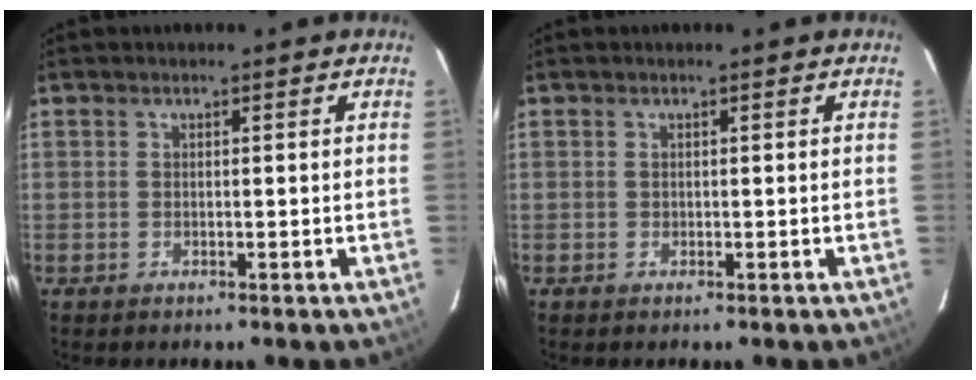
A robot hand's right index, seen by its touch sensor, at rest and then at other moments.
{"total": 0.0}